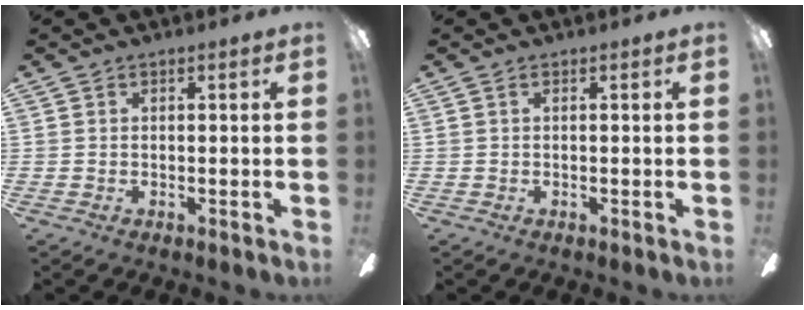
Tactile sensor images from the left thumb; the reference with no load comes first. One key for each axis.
{"total": 0.0}